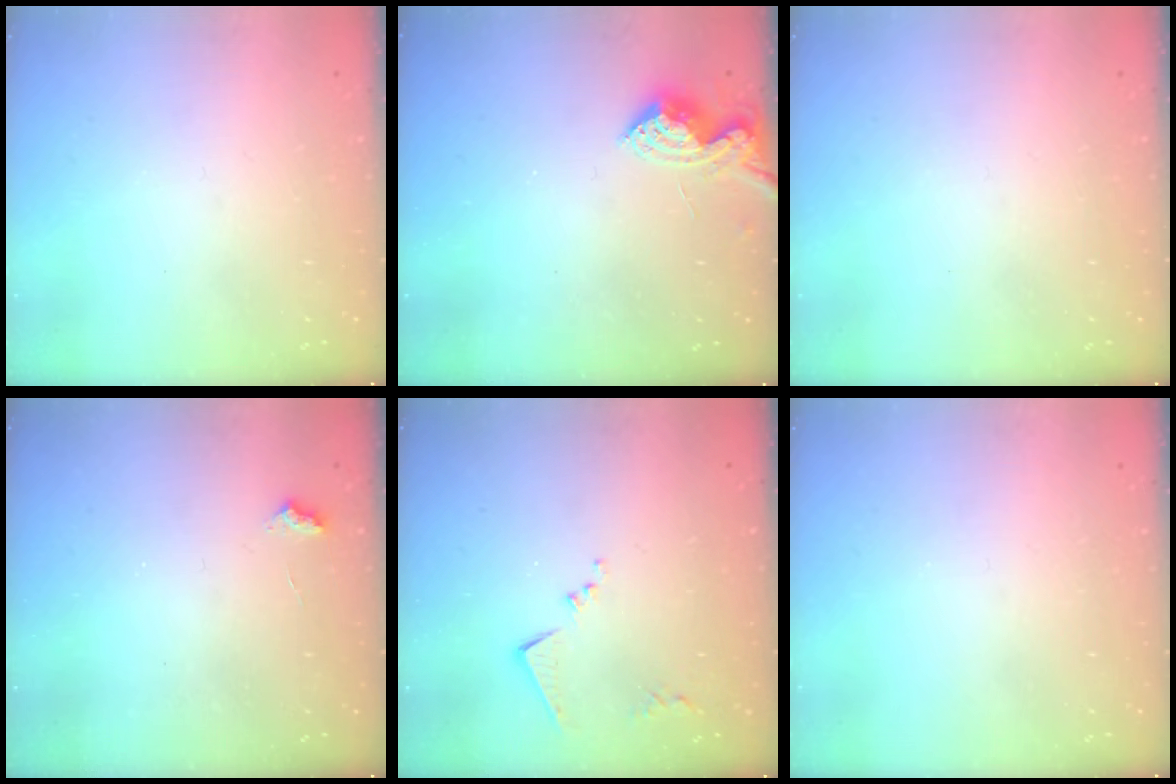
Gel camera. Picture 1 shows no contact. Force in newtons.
{"total": 8.6, "press": 8.5, "slide": 0.2}
{"total": 0.0}
{"total": 3.0, "press": 2.9, "slide": 0.5}
{"total": 8.0, "press": 8.0, "slide": 0.1}
{"total": 0.0}